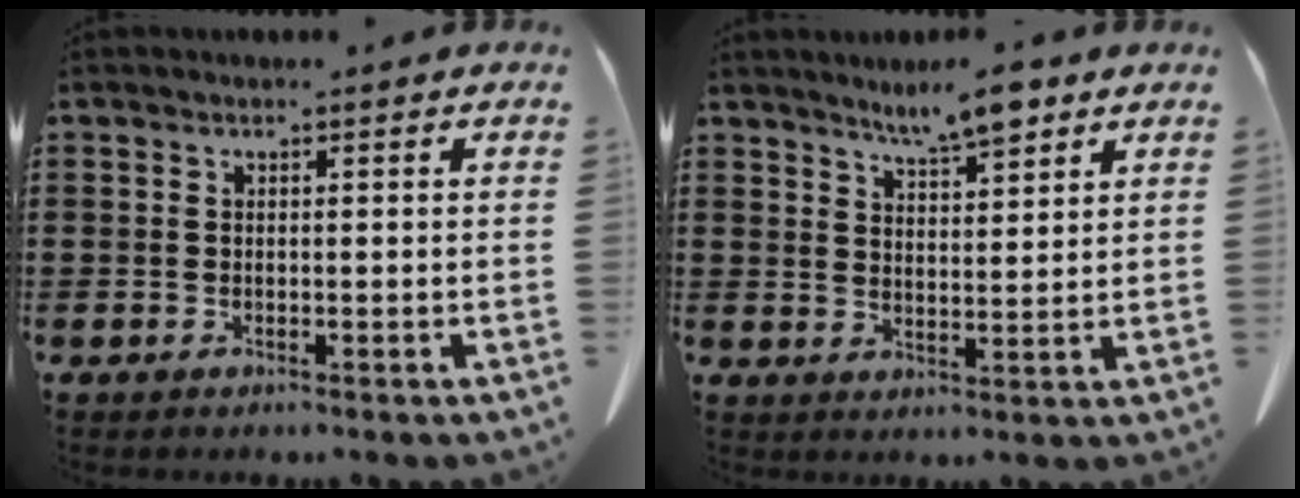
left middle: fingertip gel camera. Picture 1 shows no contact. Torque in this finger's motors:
{"motor_torque": [0.78, 0.30, 0.26, 0.11]}